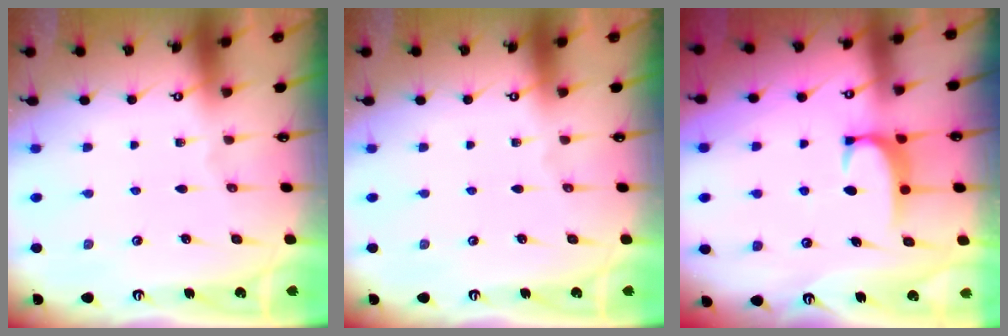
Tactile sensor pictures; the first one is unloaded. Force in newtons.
{"total": 0.0}
{"total": 1.8, "press": 1.7, "slide": 0.5}